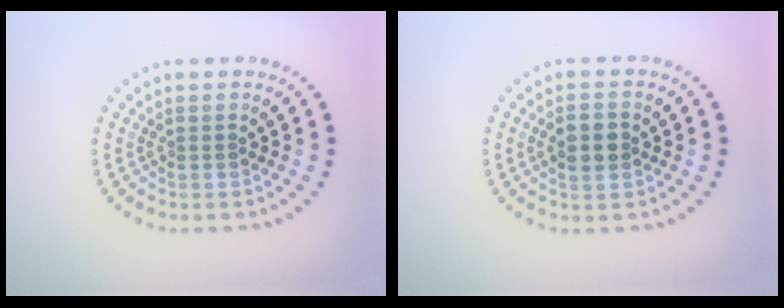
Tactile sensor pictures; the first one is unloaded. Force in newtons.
{"total": 2.4, "press": 2.4, "slide": 0.1}